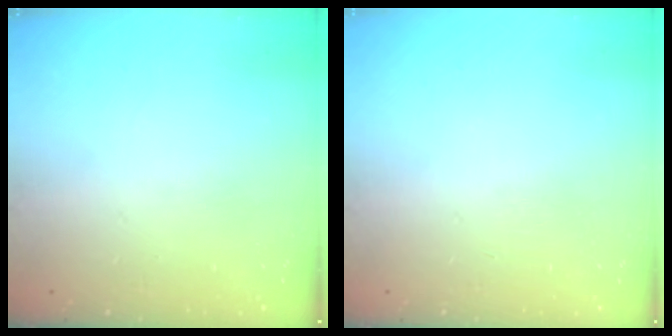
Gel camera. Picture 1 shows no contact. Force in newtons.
{"total": 0.0}